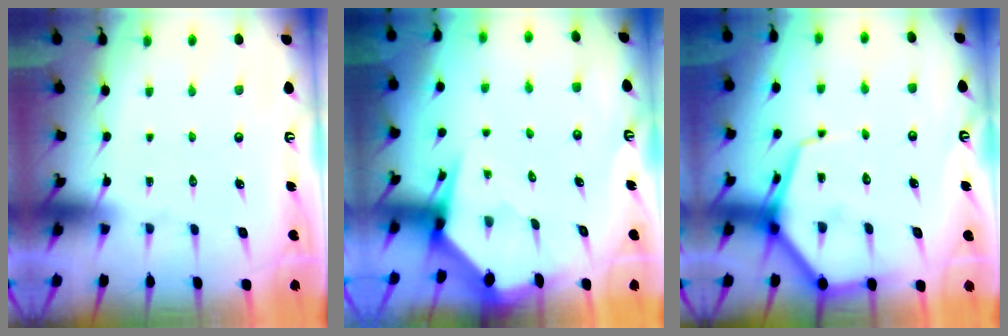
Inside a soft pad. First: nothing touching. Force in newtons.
{"total": 3.6, "press": 3.6, "slide": 0.4}
{"total": 9.6, "press": 9.5, "slide": 0.9}